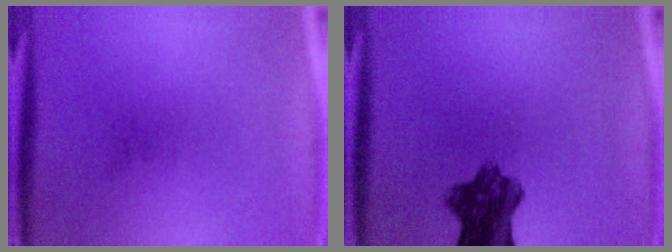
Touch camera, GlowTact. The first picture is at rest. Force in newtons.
{"total": 8.1}